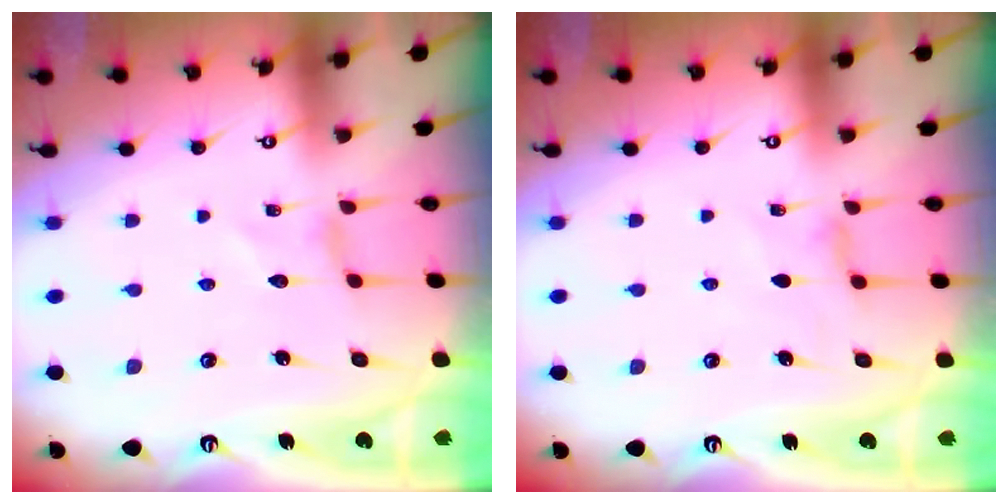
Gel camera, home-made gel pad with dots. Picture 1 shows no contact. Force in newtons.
{"total": 2.8, "press": 2.8, "slide": 0.3}